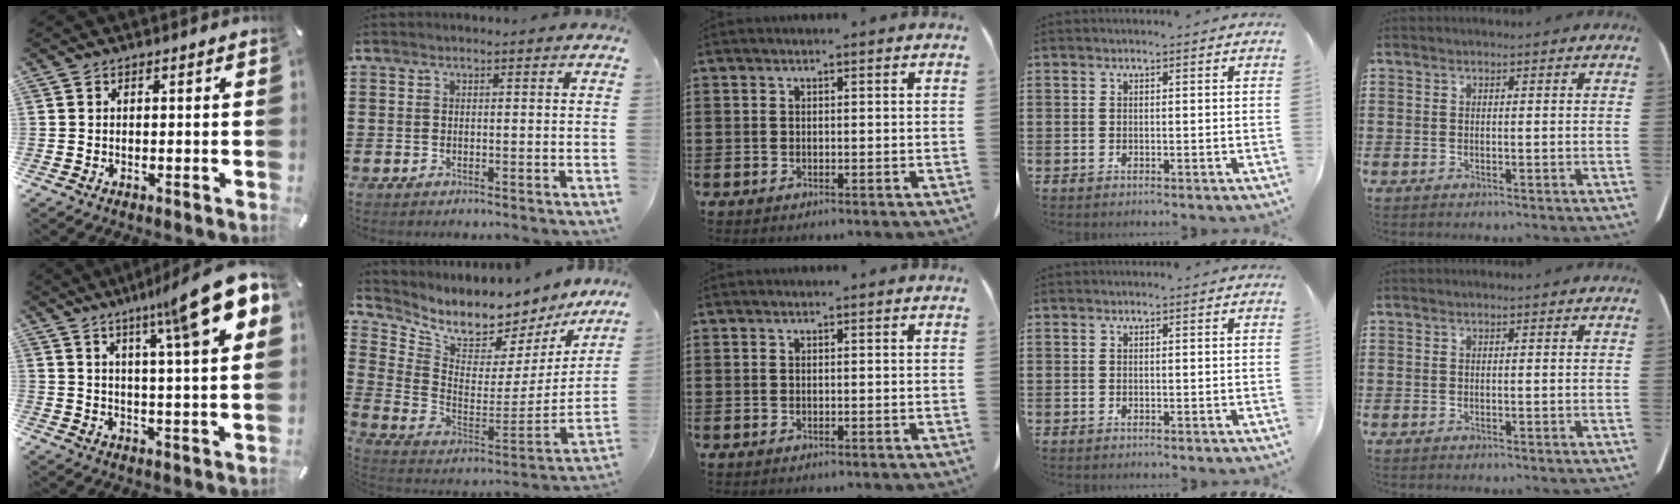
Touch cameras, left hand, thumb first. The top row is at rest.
{"thumb": {"total": 15.9, "force": [9.6, 1.3, 12.6], "torque": [-0.195, -0.055, 0.144]}, "index": {"total": 6.2, "force": [5.6, 2.2, 1.4], "torque": [-0.060, -0.060, 0.094]}}